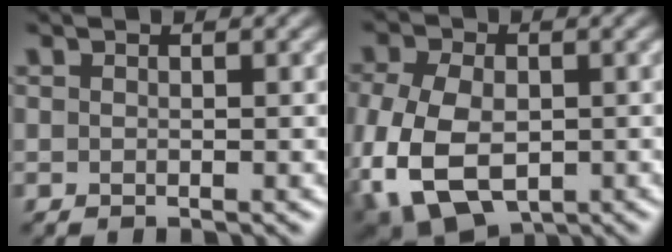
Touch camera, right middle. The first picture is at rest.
{"total": 10.1, "force": [-3.5, 6.4, 7.0], "torque": [-0.162, -0.030, -0.060]}